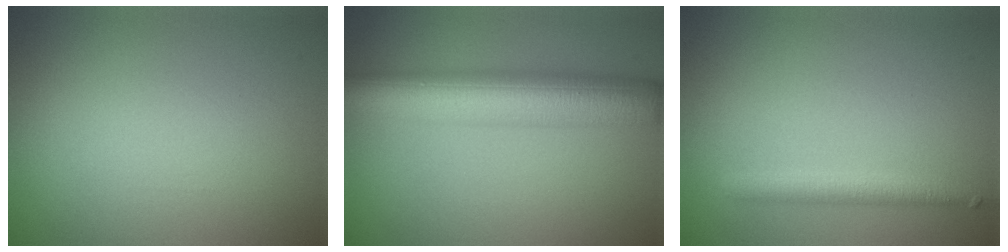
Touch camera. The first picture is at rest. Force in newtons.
{"total": 8.5, "press": 8.5, "slide": 0.1}
{"total": 2.3, "press": 2.3, "slide": 0.1}